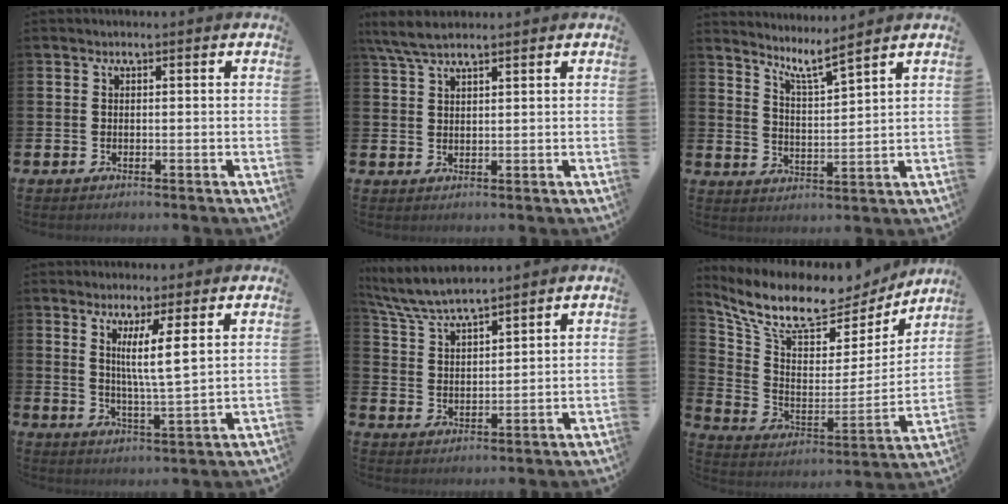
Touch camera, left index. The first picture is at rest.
{"total": 5.1, "force": [4.3, 1.1, 2.5], "torque": [-0.064, -0.005, 0.080]}
{"total": 5.3, "force": [5.0, -0.2, 1.9], "torque": [-0.052, -0.035, 0.082]}
{"total": 5.0, "force": [3.4, -0.5, 3.7], "torque": [-0.063, -0.028, 0.051]}
{"total": 6.7, "force": [6.4, 0.6, 1.7], "torque": [-0.062, -0.027, 0.117]}
{"total": 10.1, "force": [8.5, 4.0, 3.8], "torque": [-0.116, -0.055, 0.148]}